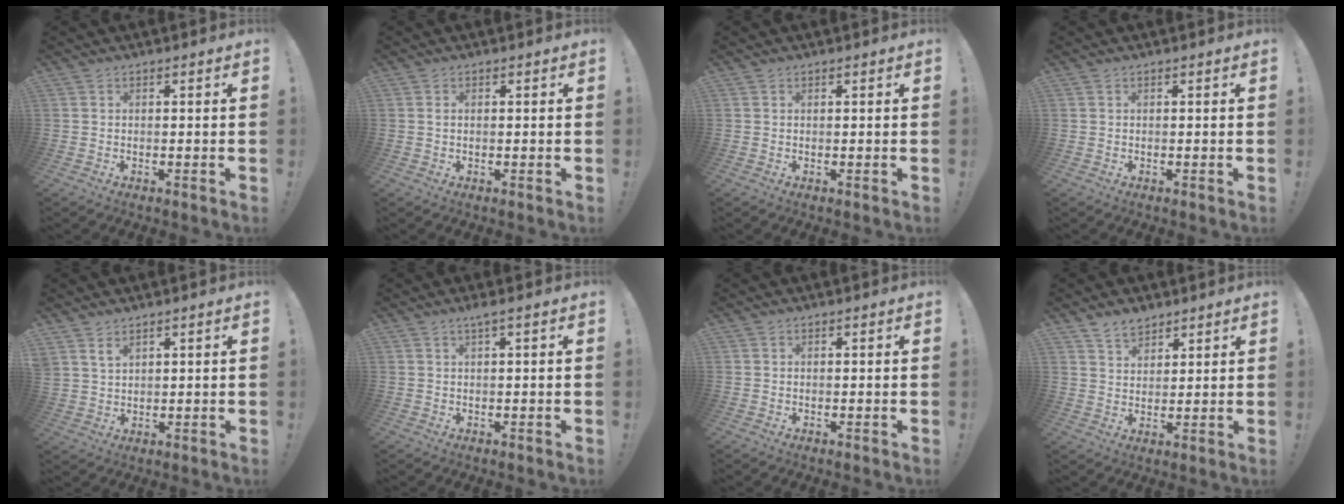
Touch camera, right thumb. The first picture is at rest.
{"total": 0.7, "force": [0.1, 0.2, 0.7], "torque": [-0.016, 0.002, 0.001]}
{"total": 0.0}
{"total": 0.0}
{"total": 3.5, "force": [2.7, 1.6, 1.5], "torque": [-0.029, -0.015, 0.052]}
{"total": 2.1, "force": [0.8, -0.2, 1.9], "torque": [-0.032, -0.002, 0.011]}
{"total": 0.6, "force": [0.2, 0.5, -0.2], "torque": [0.008, 0.000, 0.003]}
{"total": 6.0, "force": [4.8, 3.1, 1.5], "torque": [-0.023, -0.028, 0.091]}